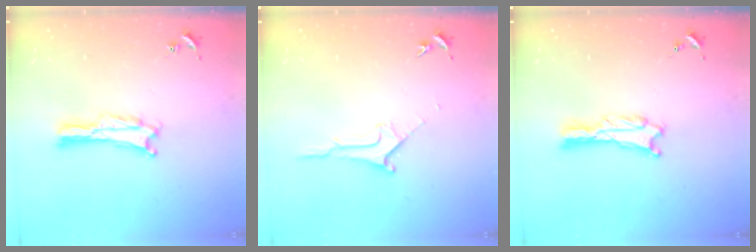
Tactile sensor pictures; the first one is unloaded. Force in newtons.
{"total": 1.8, "press": 1.7, "slide": 0.2}
{"total": 0.9, "press": 0.9, "slide": 0.1}